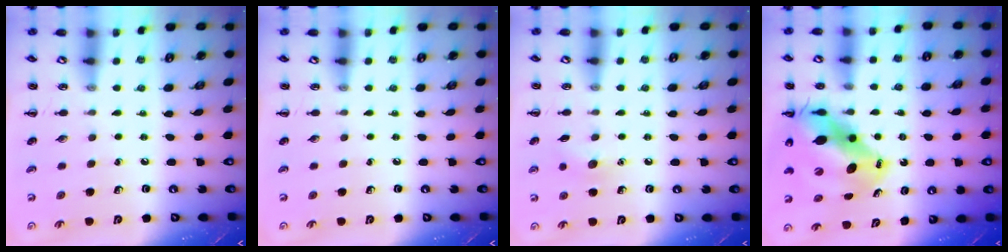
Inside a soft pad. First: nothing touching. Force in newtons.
{"total": 0.0}
{"total": 6.1, "press": 6.0, "slide": 1.3}
{"total": 14.5, "press": 13.9, "slide": 4.0}